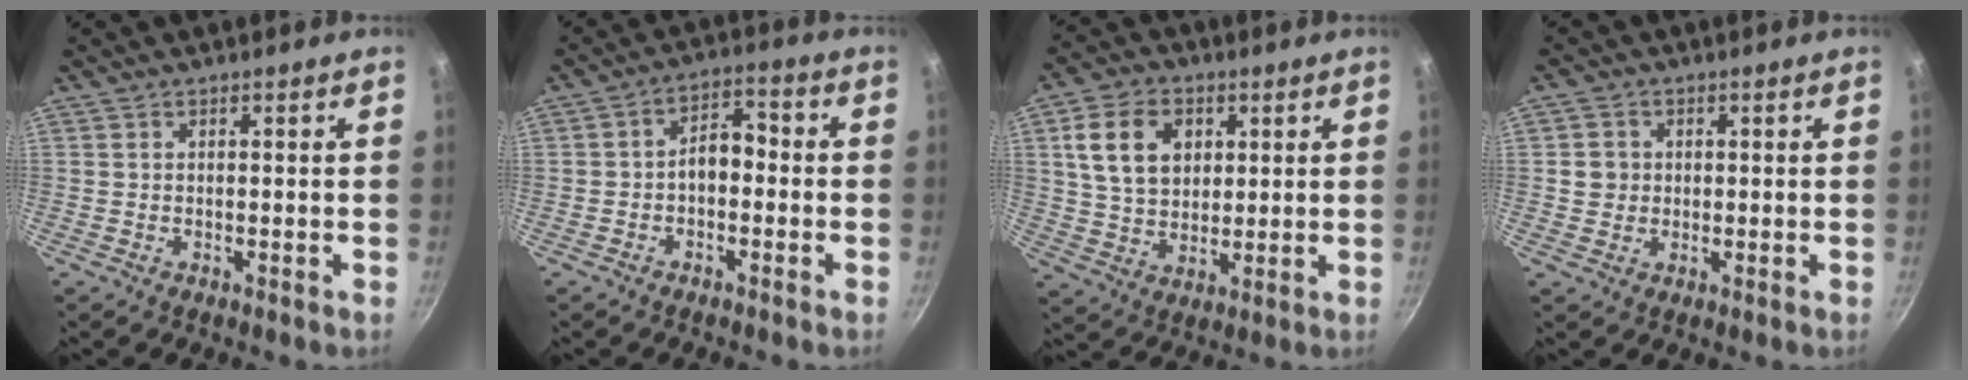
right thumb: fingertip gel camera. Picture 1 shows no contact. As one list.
[{"total": 5.6, "force": [-1.3, 3.5, 4.1], "torque": [-0.042, 0.030, -0.028]}, {"total": 12.0, "force": [3.4, 8.8, 7.5], "torque": [-0.112, -0.002, 0.061]}, {"total": 3.5, "force": [0.3, 3.4, 1.1], "torque": [-0.002, 0.006, 0.000]}]